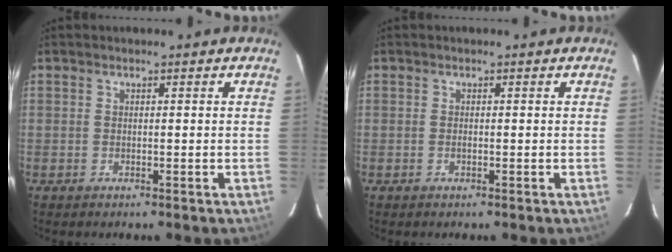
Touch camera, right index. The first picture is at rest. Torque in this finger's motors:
{"motor_torque": [0.12, -0.04, 0.06, 0.02]}